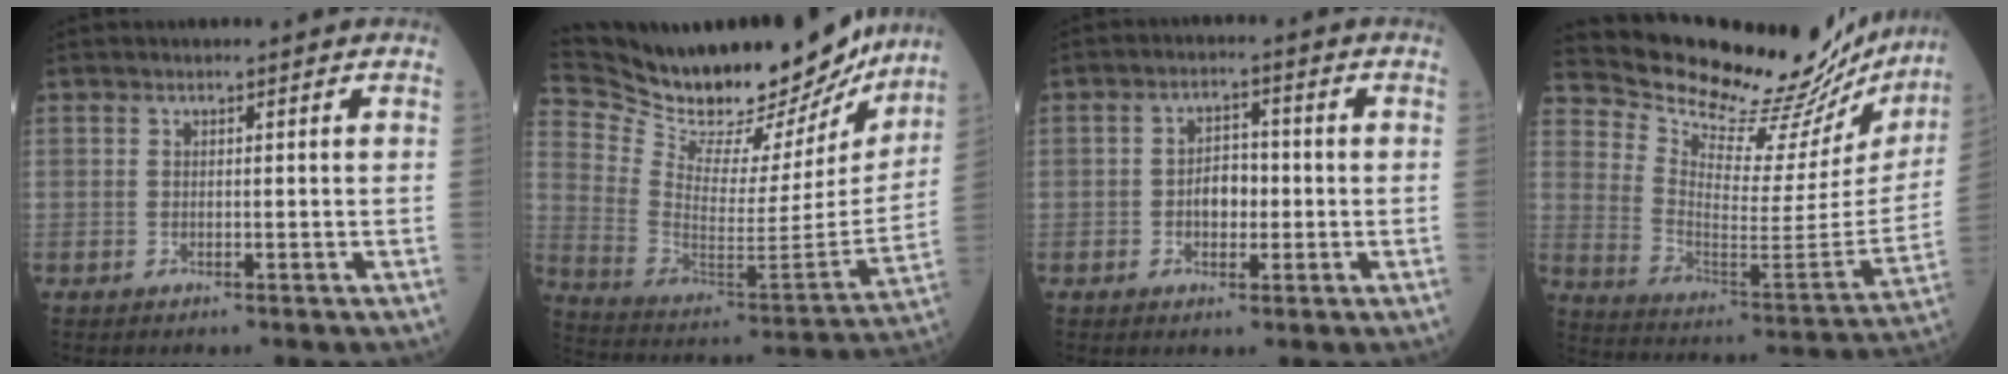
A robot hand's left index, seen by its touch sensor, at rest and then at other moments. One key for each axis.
{"total": 27.3, "fx": 24.7, "fy": 6.9, "fz": 9.4, "tx": -0.165, "ty": -0.046, "tz": 0.364}
{"total": 4.1, "fx": -0.8, "fy": 2.5, "fz": 3.1, "tx": -0.048, "ty": 0.010, "tz": -0.015}
{"total": 27.6, "fx": 26.0, "fy": 5.0, "fz": 7.9, "tx": -0.124, "ty": -0.099, "tz": 0.348}